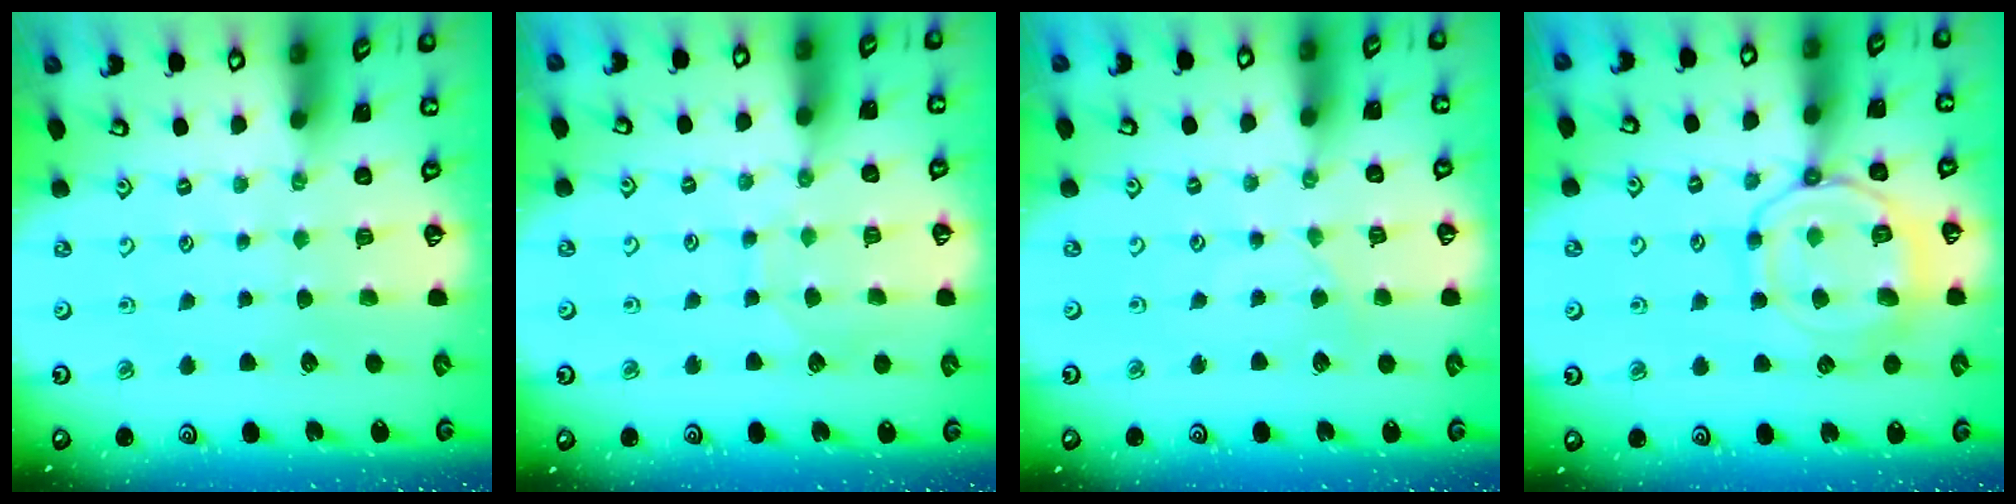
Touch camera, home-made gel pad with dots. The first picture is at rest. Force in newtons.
{"total": 6.2, "press": 6.2, "slide": 0.2}
{"total": 1.8, "press": 1.7, "slide": 0.4}
{"total": 13.6, "press": 13.6, "slide": 1.3}